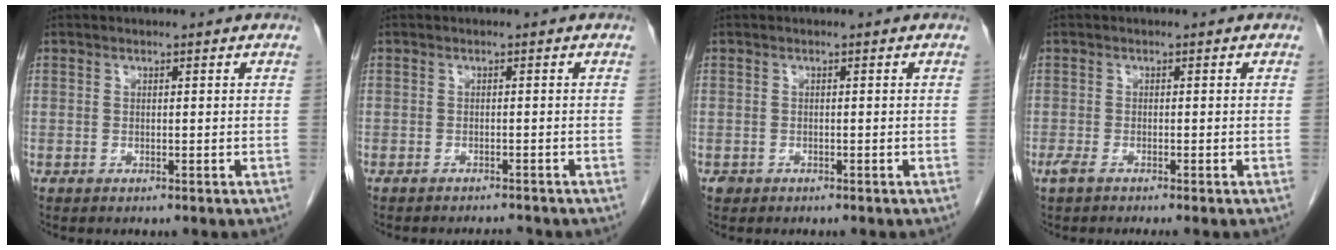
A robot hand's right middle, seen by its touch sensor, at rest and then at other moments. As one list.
[{"total": 2.3, "force": [-2.2, 0.2, 0.5], "torque": [-0.005, -0.005, -0.030]}, {"total": 0.7, "force": [-0.4, 0.6, 0.0], "torque": [-0.003, 0.003, -0.007]}, {"total": 2.5, "force": [-1.8, 0.3, 1.6], "torque": [-0.027, -0.006, -0.031]}]